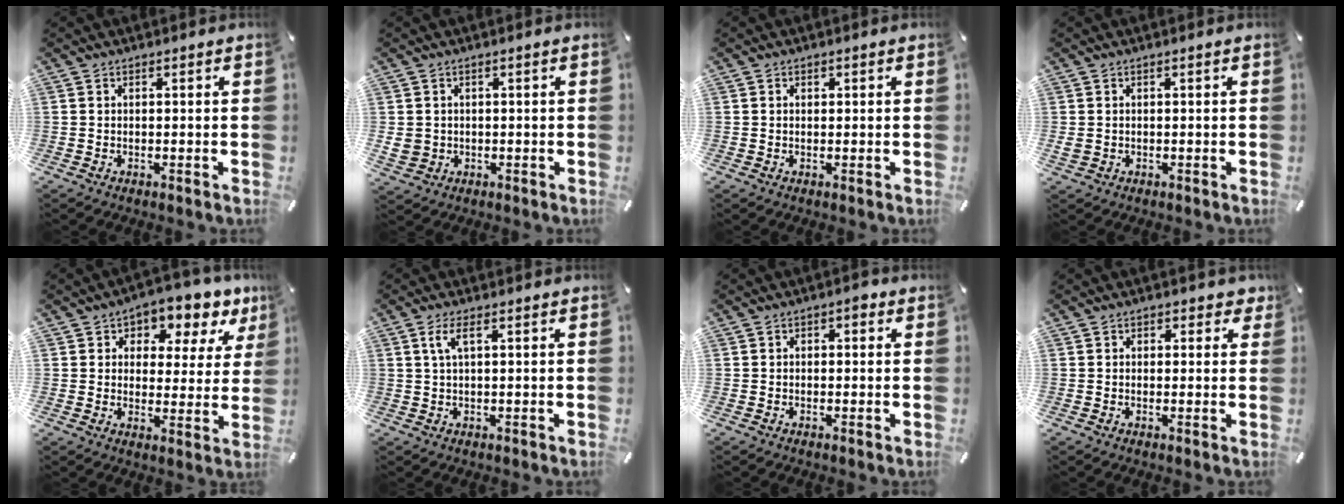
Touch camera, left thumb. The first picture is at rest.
{"total": 3.8, "force": [0.2, 3.6, 1.2], "torque": [-0.025, 0.001, 0.003]}
{"total": 0.9, "force": [0.2, 0.7, 0.5], "torque": [-0.010, 0.005, 0.002]}
{"total": 1.3, "force": [0.0, 1.1, 0.7], "torque": [-0.014, 0.003, 0.000]}
{"total": 6.9, "force": [4.0, 4.8, 2.7], "torque": [-0.043, -0.029, 0.064]}
{"total": 4.1, "force": [1.4, 1.1, 3.7], "torque": [-0.077, 0.003, 0.022]}
{"total": 1.7, "force": [-0.1, 1.2, 1.2], "torque": [-0.017, 0.005, -0.005]}
{"total": 2.1, "force": [0.5, 1.7, 1.1], "torque": [-0.006, 0.001, 0.004]}